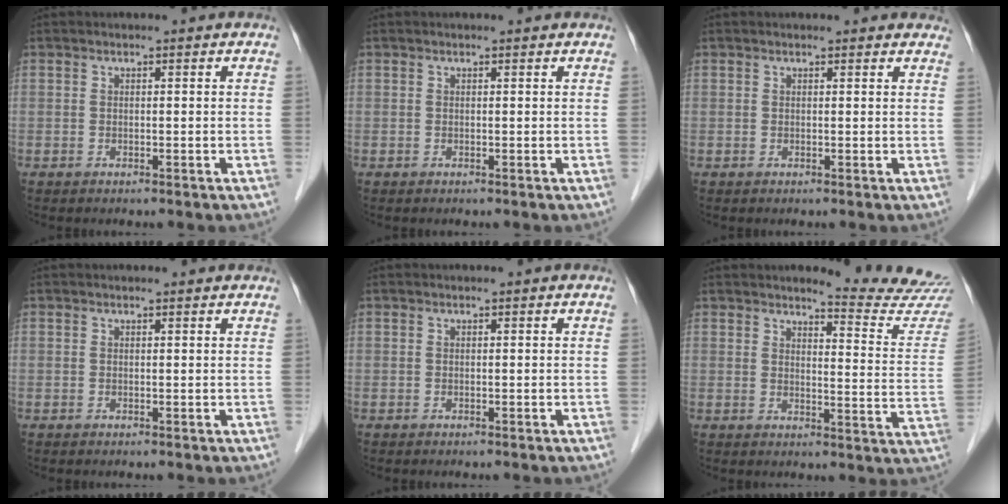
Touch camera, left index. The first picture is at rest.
{"total": 0.6, "force": [0.6, 0.1, 0.1], "torque": [-0.007, 0.006, 0.005]}
{"total": 4.2, "force": [3.8, 1.3, 1.0], "torque": [-0.007, 0.011, 0.031]}
{"total": 1.4, "force": [1.4, 0.2, 0.3], "torque": [-0.013, 0.008, 0.013]}
{"total": 0.0}
{"total": 12.2, "force": [12.1, -1.2, 1.5], "torque": [-0.016, -0.106, 0.126]}